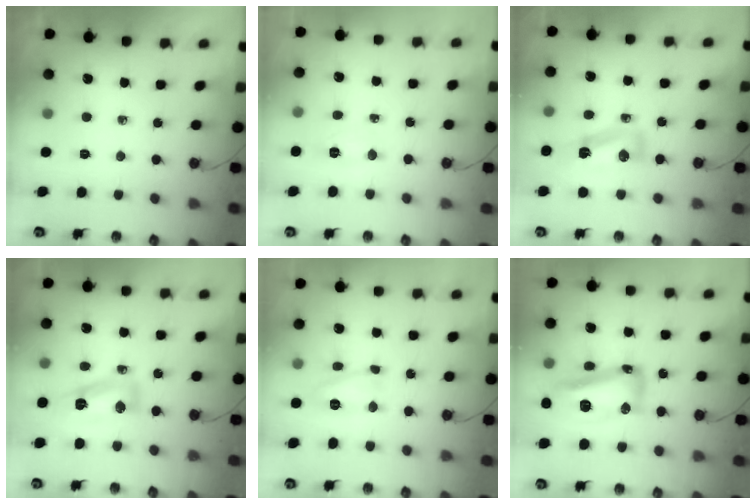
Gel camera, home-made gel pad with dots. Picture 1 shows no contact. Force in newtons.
{"total": 5.9, "press": 5.8, "slide": 0.8}
{"total": 8.5, "press": 8.5, "slide": 0.7}
{"total": 8.9, "press": 8.9, "slide": 0.9}
{"total": 8.5, "press": 8.5, "slide": 1.0}
{"total": 15.2, "press": 15.0, "slide": 2.0}